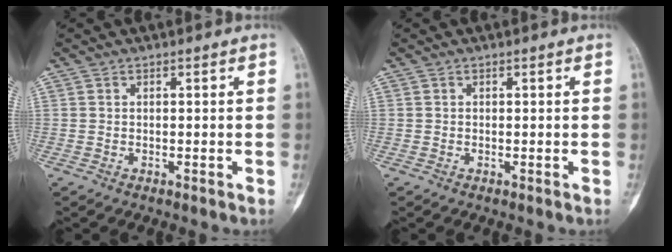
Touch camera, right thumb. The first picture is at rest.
{"total": 0.0}